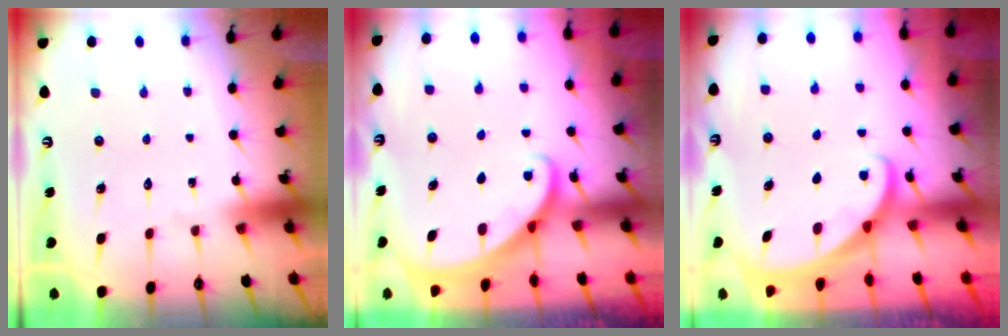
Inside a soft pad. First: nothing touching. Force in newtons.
{"total": 1.5, "press": 1.5, "slide": 0.0}
{"total": 1.2, "press": 1.2, "slide": 0.1}